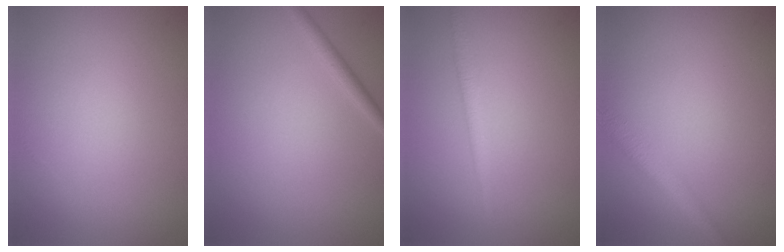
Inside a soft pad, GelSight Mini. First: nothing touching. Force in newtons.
{"total": 1.4, "press": 1.4, "slide": 0.1}
{"total": 1.7, "press": 1.7, "slide": 0.0}
{"total": 2.7, "press": 2.7, "slide": 0.1}